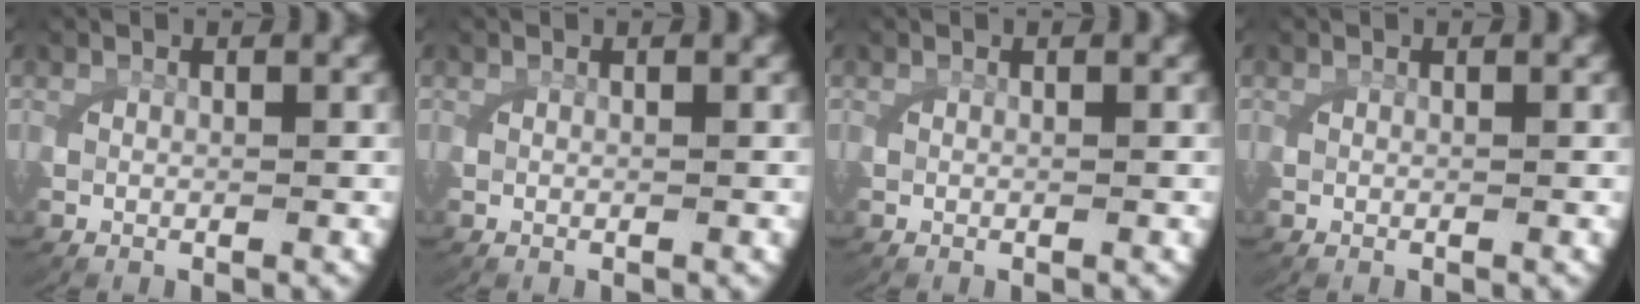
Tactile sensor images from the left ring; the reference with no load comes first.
{"total": 0.0}
{"total": 0.0}
{"total": 0.0}